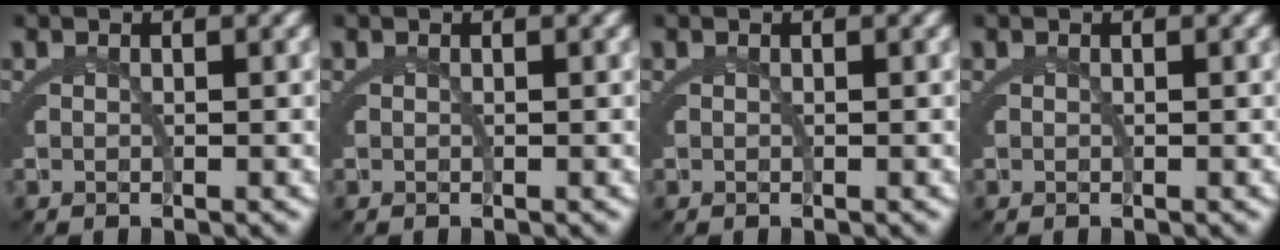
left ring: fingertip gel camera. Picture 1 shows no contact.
{"total": 0.0}
{"total": 0.0}
{"total": 0.0}